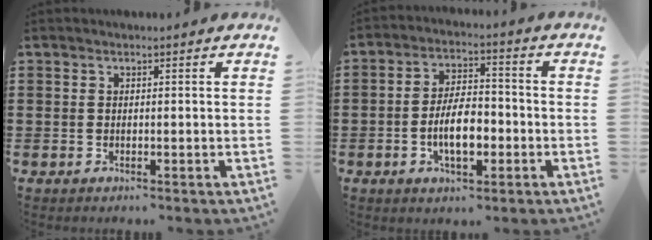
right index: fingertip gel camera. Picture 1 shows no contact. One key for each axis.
{"total": 7.4, "fx": -2.2, "fy": 3.5, "fz": 6.2, "tx": -0.118, "ty": 0.004, "tz": -0.044}